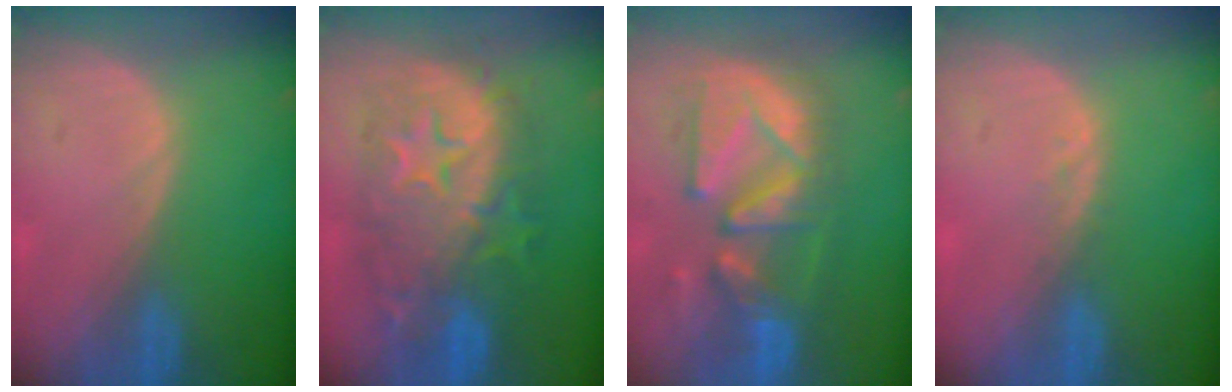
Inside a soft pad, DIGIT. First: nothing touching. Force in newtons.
{"total": 12.6, "press": 12.6, "slide": 1.0}
{"total": 11.4, "press": 10.8, "slide": 3.7}
{"total": 1.0, "press": 1.0, "slide": 0.2}